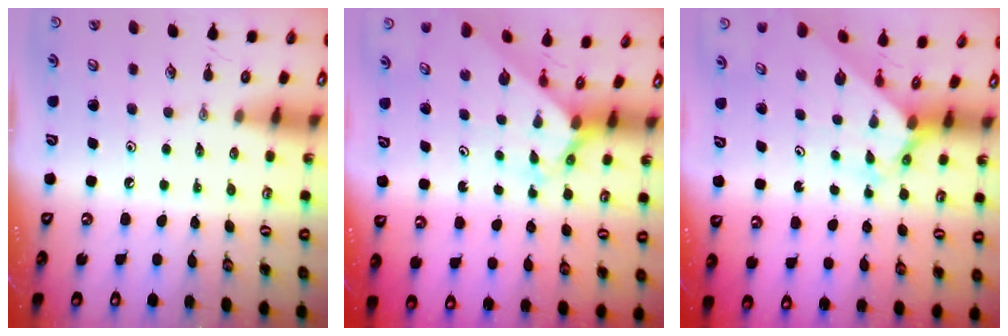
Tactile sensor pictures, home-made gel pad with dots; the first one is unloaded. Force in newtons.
{"total": 2.2, "press": 2.2, "slide": 0.2}
{"total": 2.2, "press": 2.2, "slide": 0.2}